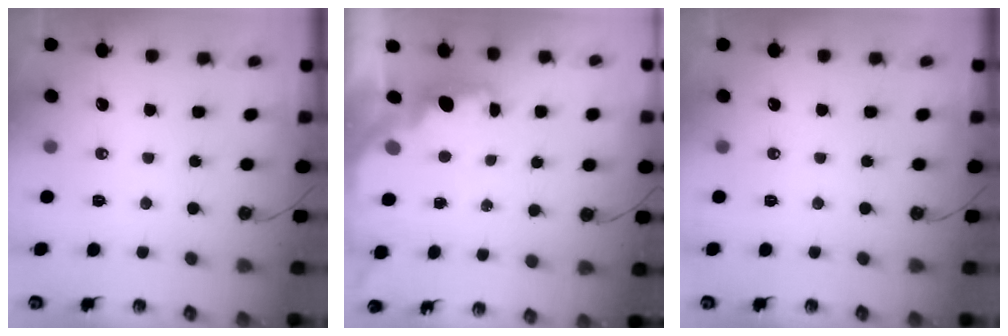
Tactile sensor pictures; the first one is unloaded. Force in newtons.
{"total": 1.8, "press": 1.7, "slide": 0.5}
{"total": 0.0}